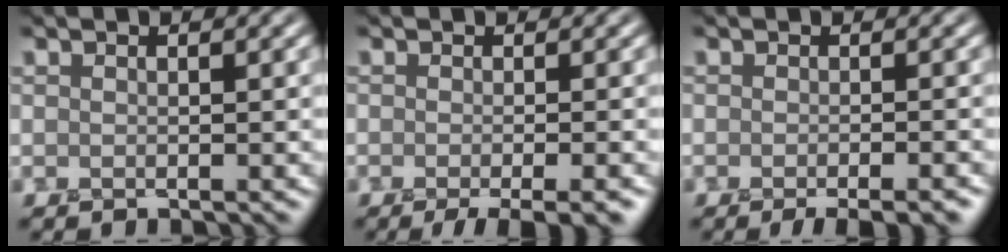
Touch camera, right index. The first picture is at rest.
{"total": 3.9, "force": [-2.2, 0.9, 3.1], "torque": [-0.040, -0.007, -0.035]}
{"total": 3.7, "force": [-2.4, 1.0, 2.7], "torque": [-0.021, -0.006, -0.029]}